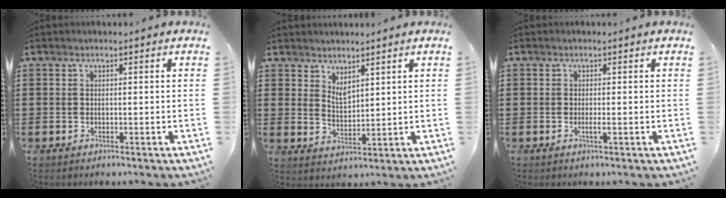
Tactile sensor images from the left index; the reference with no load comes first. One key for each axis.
{"total": 3.2, "fx": 2.9, "fy": 1.0, "fz": 0.9, "tx": -0.024, "ty": -0.003, "tz": 0.053}
{"total": 1.2, "fx": -0.2, "fy": 0.1, "fz": 1.2, "tx": -0.021, "ty": -0.004, "tz": -0.002}